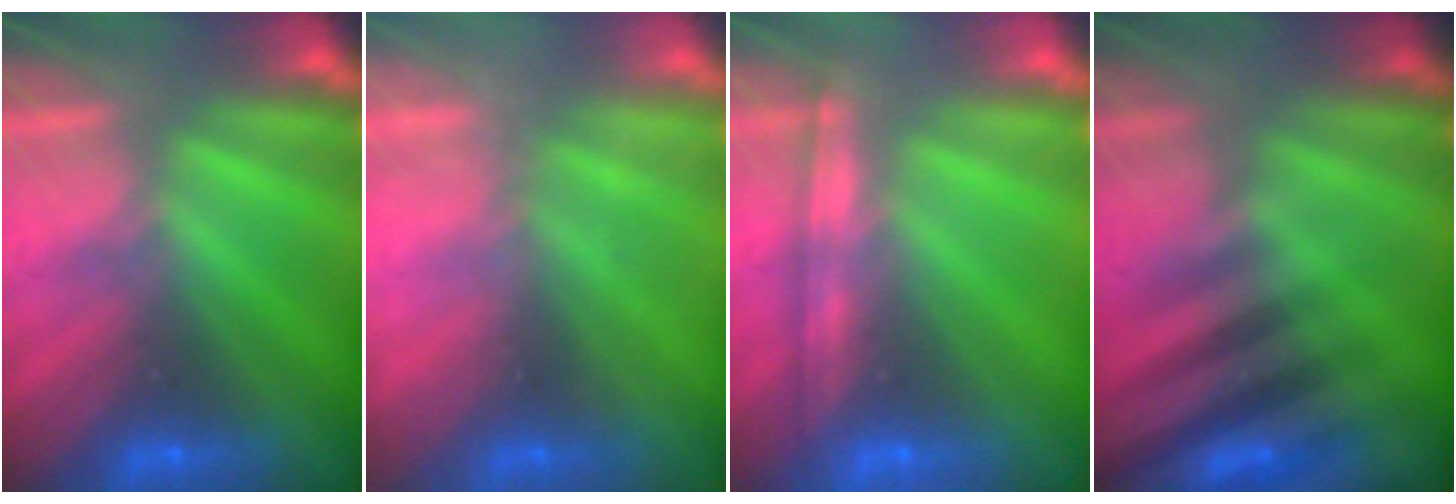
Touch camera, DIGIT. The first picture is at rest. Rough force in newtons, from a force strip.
{"total": 2.0}
{"total": 1.2}
{"total": 2.8}